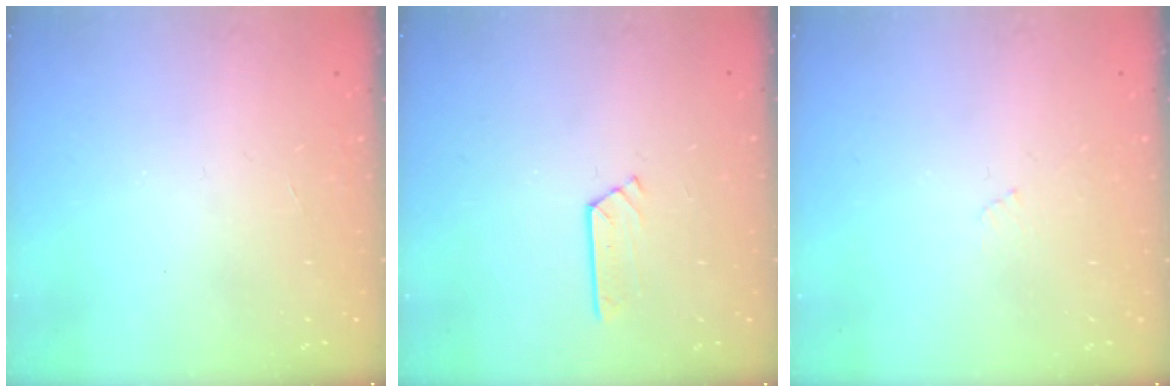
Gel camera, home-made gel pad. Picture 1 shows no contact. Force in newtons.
{"total": 2.4, "press": 2.4, "slide": 0.1}
{"total": 3.9, "press": 3.9, "slide": 0.5}